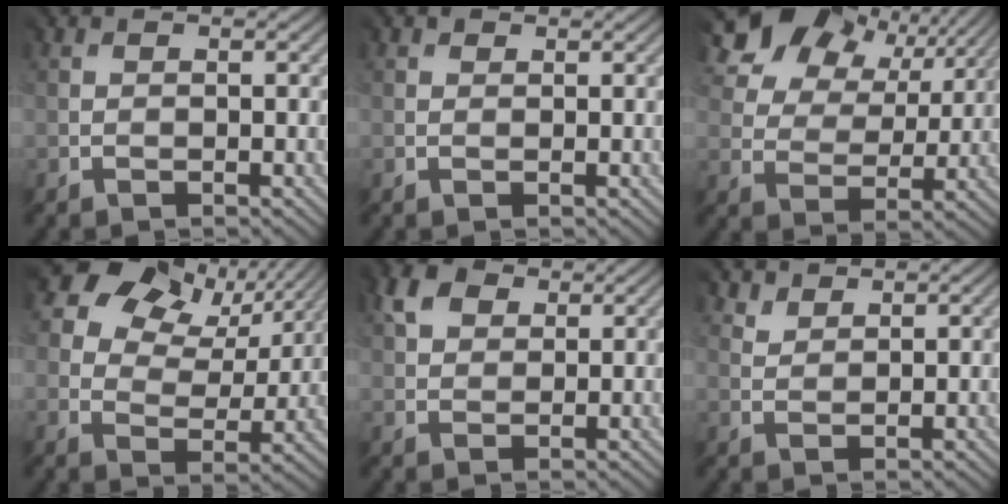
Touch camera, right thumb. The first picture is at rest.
{"total": 0.9, "force": [0.7, 0.4, -0.5], "torque": [0.010, -0.001, 0.010]}
{"total": 13.8, "force": [8.6, 8.4, 6.9], "torque": [-0.166, 0.037, 0.134]}
{"total": 11.6, "force": [7.1, 7.2, 5.6], "torque": [-0.103, 0.014, 0.106]}
{"total": 4.4, "force": [3.0, 3.0, 1.3], "torque": [-0.046, 0.007, 0.055]}
{"total": 2.9, "force": [2.7, 0.4, -1.0], "torque": [0.009, 0.002, 0.055]}